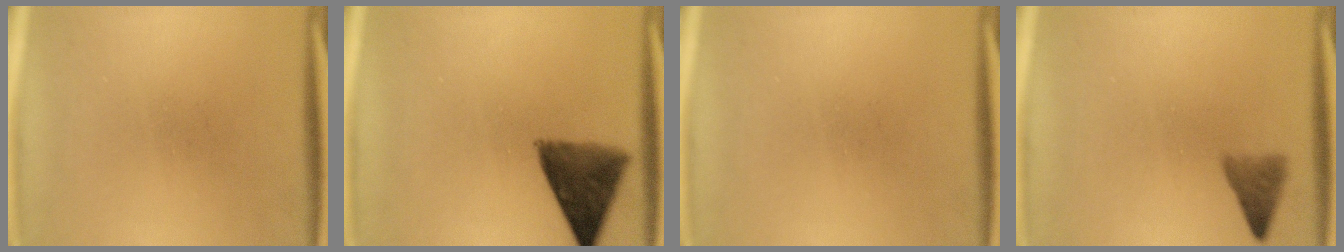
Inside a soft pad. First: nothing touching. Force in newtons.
{"total": 9.0}
{"total": 0.0}
{"total": 2.6}